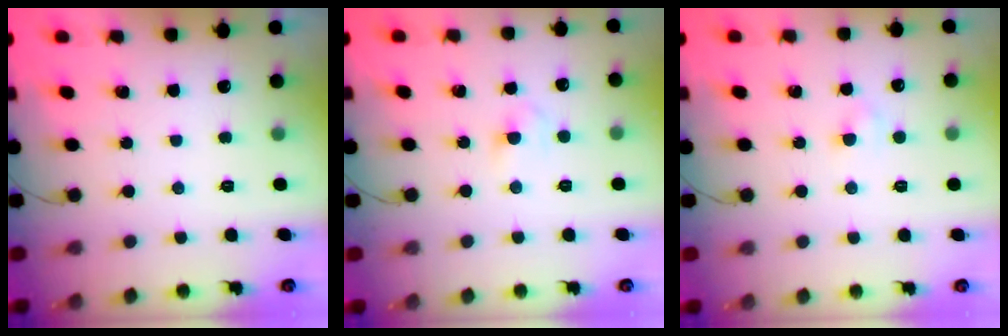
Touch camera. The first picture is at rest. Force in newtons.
{"total": 3.4, "press": 3.2, "slide": 1.1}
{"total": 2.4, "press": 2.3, "slide": 0.8}